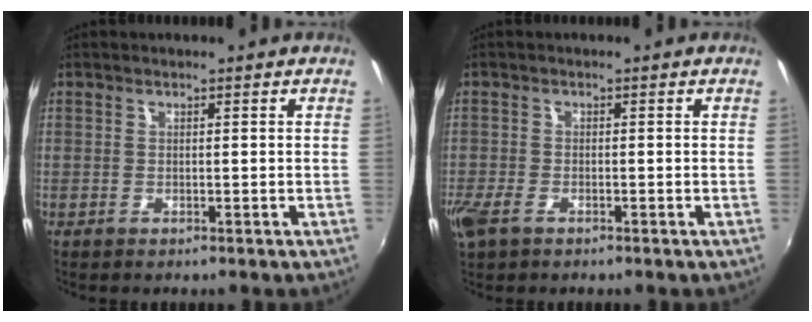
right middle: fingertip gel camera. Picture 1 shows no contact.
{"total": 5.0, "force": [-2.9, 2.5, 3.1], "torque": [-0.081, -0.015, -0.057]}